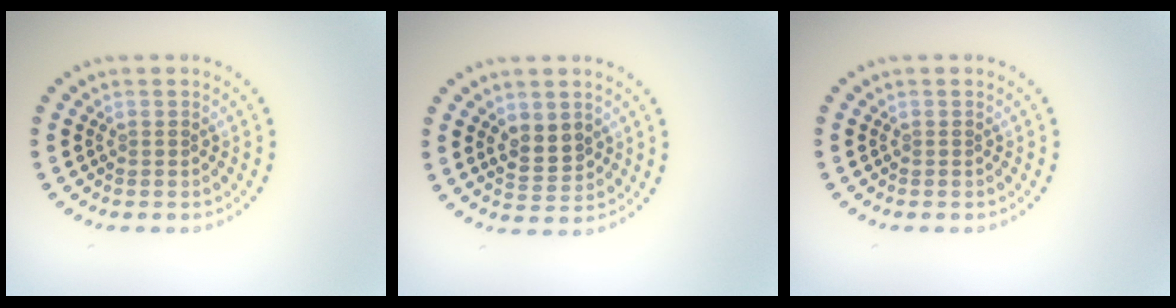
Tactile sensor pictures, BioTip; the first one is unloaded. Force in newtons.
{"total": 2.7, "press": 2.6, "slide": 0.6}
{"total": 0.0}